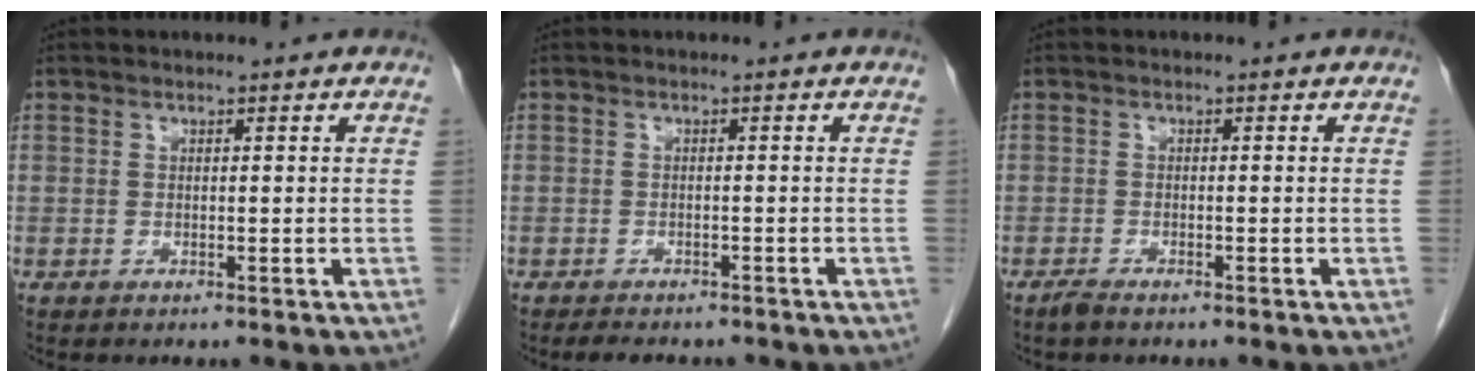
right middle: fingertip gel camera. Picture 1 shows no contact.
{"total": 4.7, "force": [-4.0, 1.7, 1.8], "torque": [-0.029, -0.006, -0.050]}
{"total": 1.6, "force": [-1.3, 0.4, 1.0], "torque": [-0.025, -0.003, -0.023]}